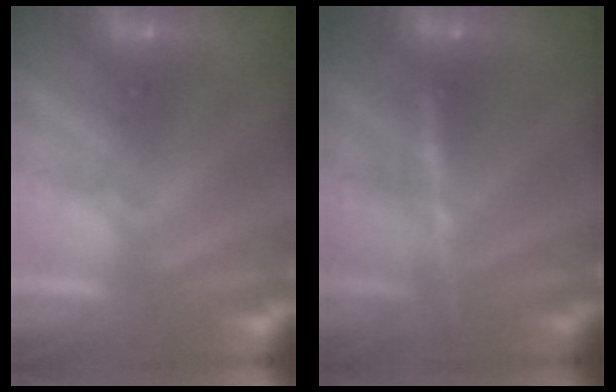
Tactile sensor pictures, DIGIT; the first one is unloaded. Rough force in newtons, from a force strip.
{"total": 7.9}